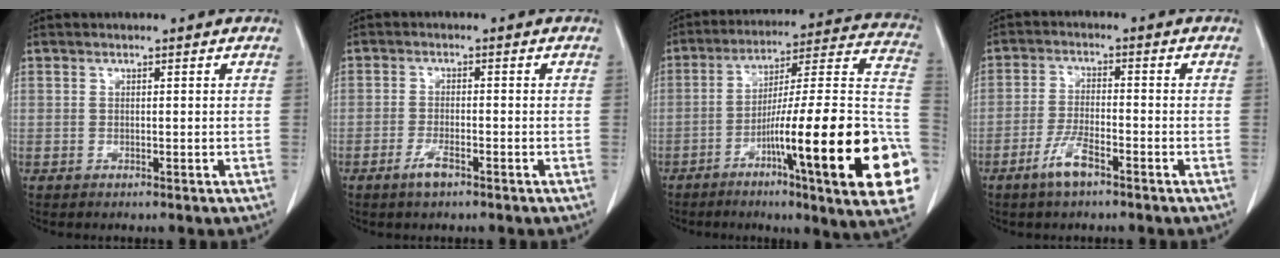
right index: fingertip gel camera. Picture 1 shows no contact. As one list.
[{"total": 2.8, "force": [-1.8, 0.6, 2.0], "torque": [-0.044, -0.002, -0.034]}, {"total": 29.1, "force": [-9.0, 1.8, 27.6], "torque": [-0.299, -0.006, -0.142]}, {"total": 5.0, "force": [-3.2, 0.9, 3.7], "torque": [-0.079, -0.003, -0.061]}]